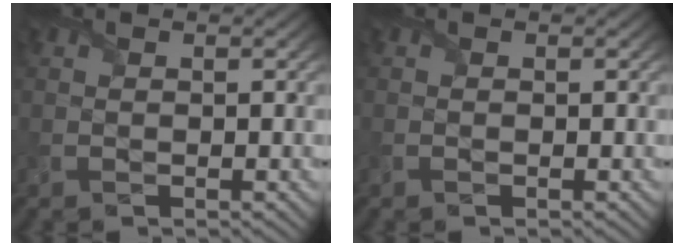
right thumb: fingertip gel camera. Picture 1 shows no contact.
{"total": 0.0}